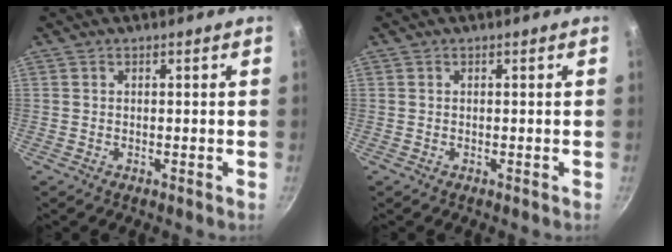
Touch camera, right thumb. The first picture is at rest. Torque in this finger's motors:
{"motor_torque": [-0.02, -0.02, 0.07, -0.04, 0.04]}